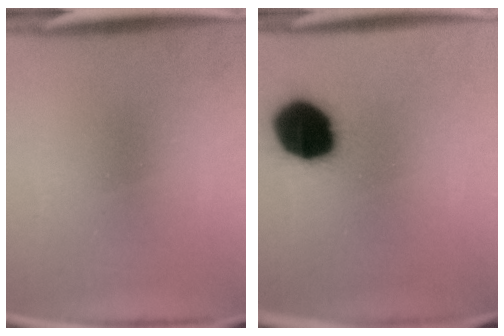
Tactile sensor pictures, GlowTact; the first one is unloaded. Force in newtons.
{"total": 16.1}